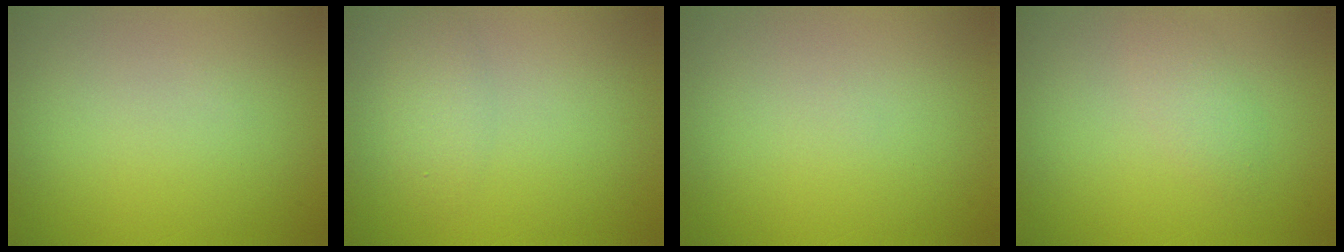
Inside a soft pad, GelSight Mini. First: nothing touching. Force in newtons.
{"total": 1.8, "press": 1.8, "slide": 0.1}
{"total": 0.0}
{"total": 1.7, "press": 1.7, "slide": 0.1}